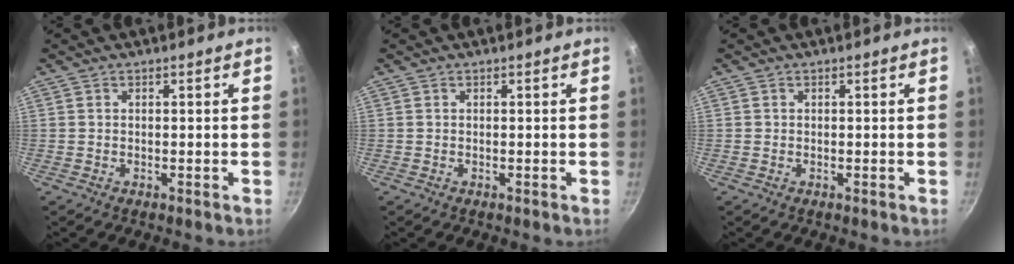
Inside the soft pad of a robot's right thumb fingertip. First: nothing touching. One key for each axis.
{"total": 0.0}
{"total": 0.0}